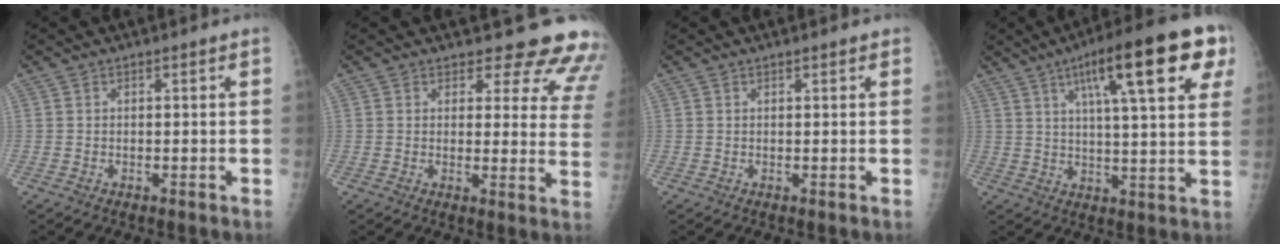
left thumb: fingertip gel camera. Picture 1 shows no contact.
{"total": 14.1, "force": [13.1, 4.7, 2.6], "torque": [0.026, -0.103, 0.119]}
{"total": 0.8, "force": [0.6, 0.3, 0.4], "torque": [-0.005, -0.002, 0.007]}
{"total": 20.3, "force": [9.2, 4.5, 17.6], "torque": [-0.236, 0.000, 0.130]}